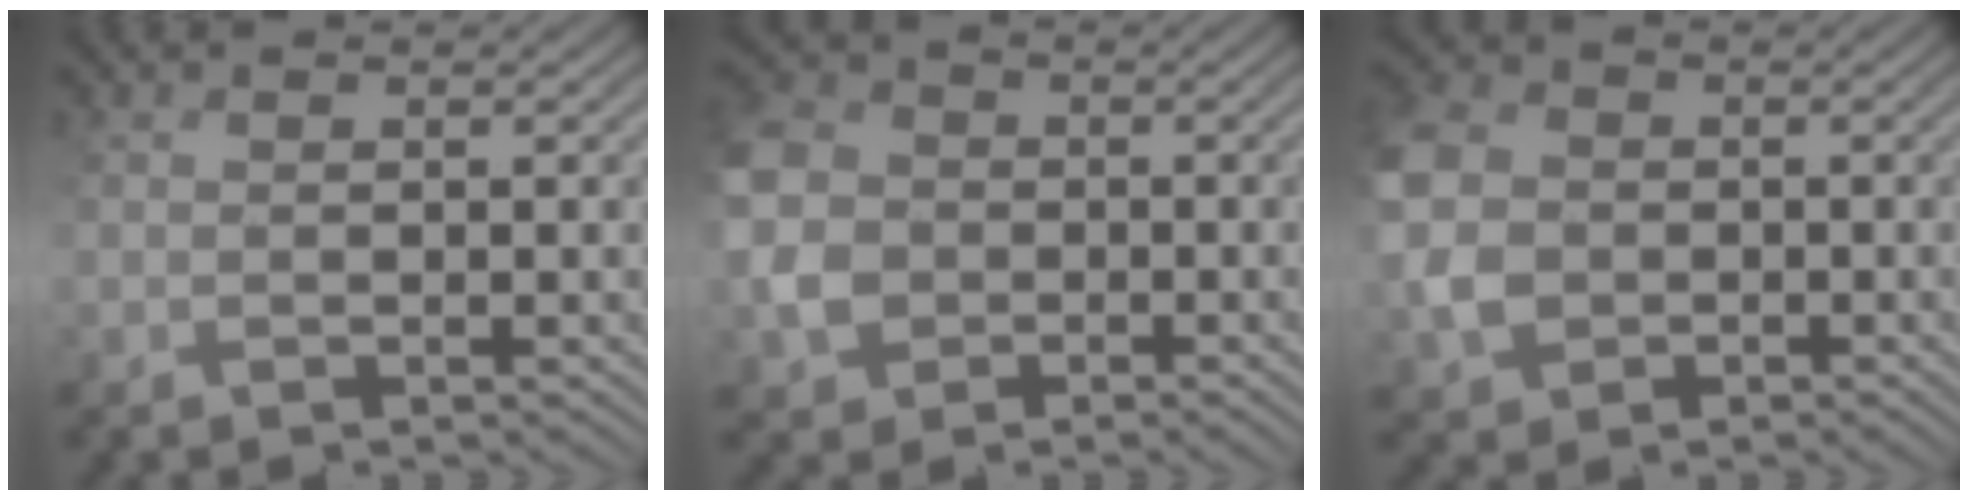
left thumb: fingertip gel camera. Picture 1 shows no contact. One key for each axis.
{"total": 5.9, "fx": -0.8, "fy": 5.2, "fz": 2.6, "tx": -0.081, "ty": 0.004, "tz": -0.029}
{"total": 6.0, "fx": -0.3, "fy": 5.2, "fz": 2.9, "tx": -0.093, "ty": 0.003, "tz": -0.018}